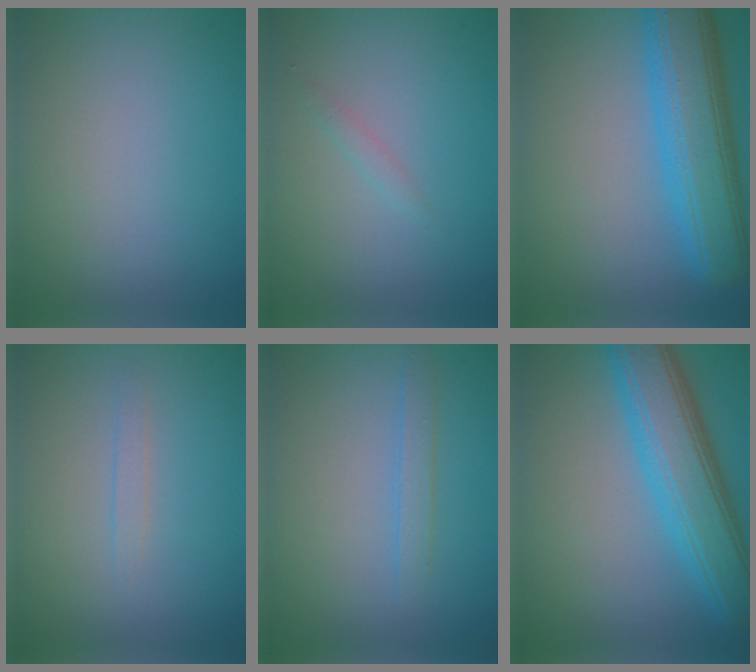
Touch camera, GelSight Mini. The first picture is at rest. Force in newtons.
{"total": 0.7, "press": 0.7, "slide": 0.1}
{"total": 8.9, "press": 8.9, "slide": 0.1}
{"total": 0.9, "press": 0.8, "slide": 0.1}
{"total": 1.4, "press": 1.4, "slide": 0.0}
{"total": 8.4, "press": 8.3, "slide": 0.2}